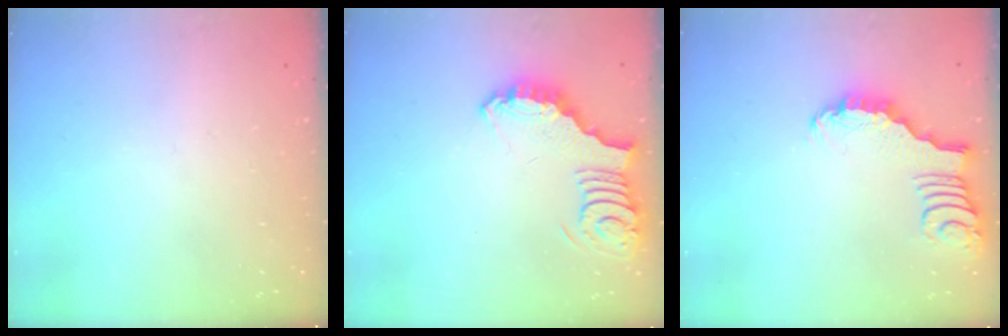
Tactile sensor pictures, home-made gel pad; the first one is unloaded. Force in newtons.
{"total": 3.6, "press": 3.6, "slide": 0.6}
{"total": 2.2, "press": 2.2, "slide": 0.4}